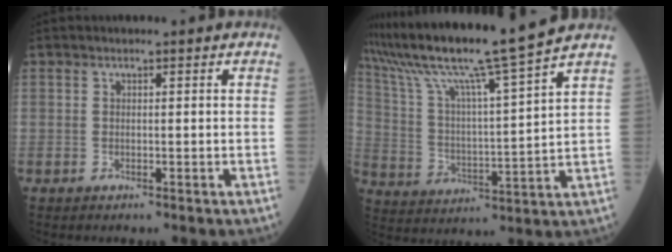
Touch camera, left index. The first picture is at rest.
{"total": 17.1, "force": [14.2, -2.9, 9.0], "torque": [-0.172, -0.022, 0.240]}